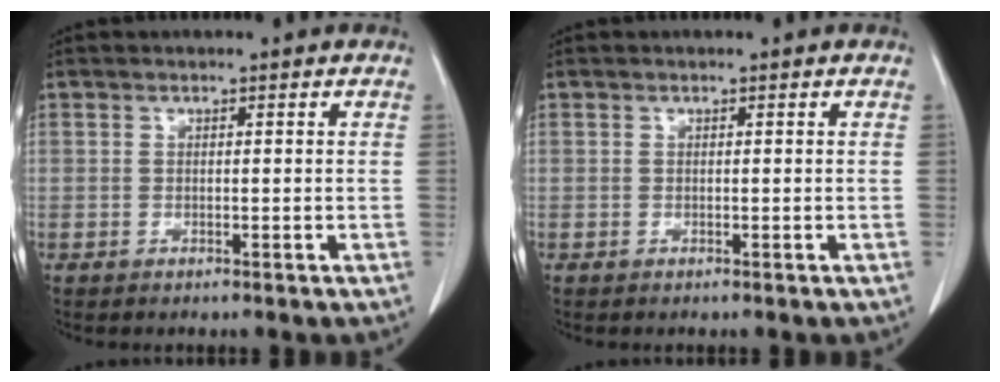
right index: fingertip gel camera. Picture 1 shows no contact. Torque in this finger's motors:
{"motor_torque": [0.00, 0.00, 0.00, 0.00]}